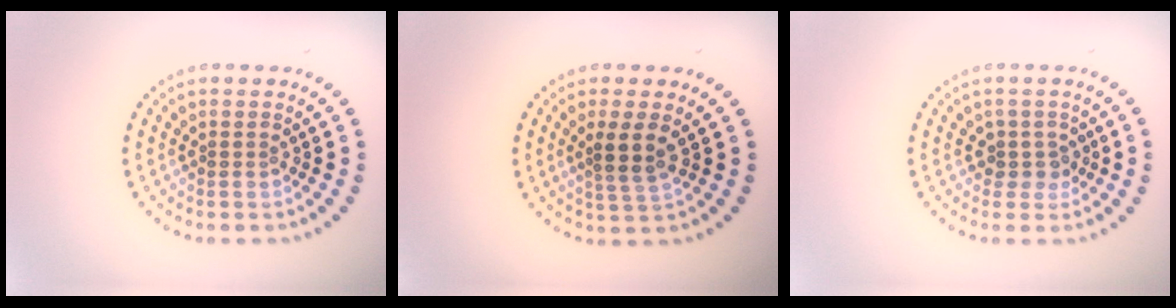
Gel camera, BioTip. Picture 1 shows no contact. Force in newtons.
{"total": 2.5, "press": 2.0, "slide": 1.4}
{"total": 2.0, "press": 1.6, "slide": 1.2}